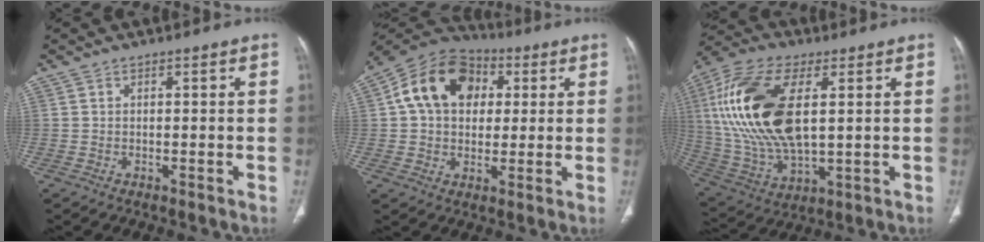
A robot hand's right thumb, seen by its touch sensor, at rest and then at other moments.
{"total": 15.8, "force": [3.6, 11.7, 10.0], "torque": [-0.151, 0.018, 0.050]}
{"total": 23.4, "force": [4.2, 11.5, 20.0], "torque": [-0.427, -0.010, 0.081]}